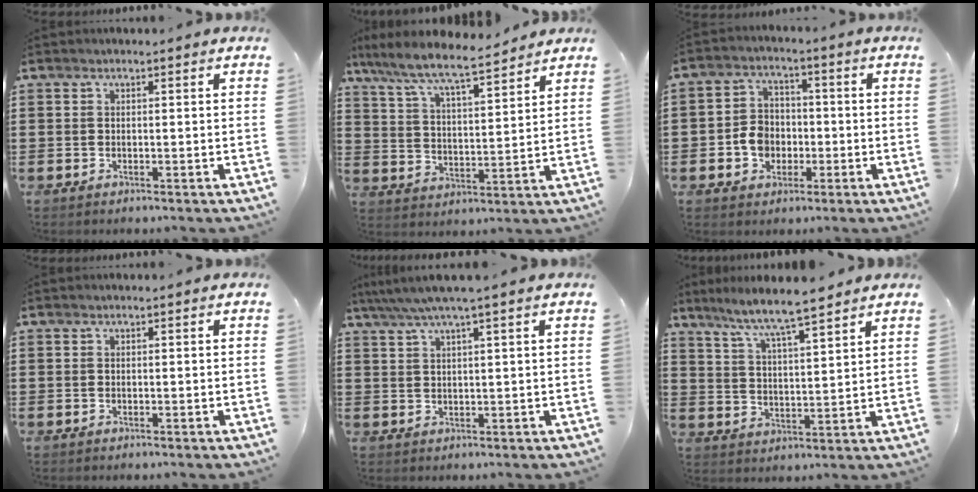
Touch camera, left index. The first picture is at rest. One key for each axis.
{"total": 6.8, "fx": 6.0, "fy": 0.5, "fz": 3.0, "tx": -0.085, "ty": -0.037, "tz": 0.099}
{"total": 5.6, "fx": -1.5, "fy": 4.7, "fz": 2.7, "tx": -0.066, "ty": 0.011, "tz": -0.030}
{"total": 0.0}
{"total": 3.6, "fx": 2.3, "fy": -0.3, "fz": 2.7, "tx": -0.058, "ty": -0.001, "tz": 0.039}
{"total": 6.2, "fx": 5.7, "fy": -0.2, "fz": 2.6, "tx": -0.076, "ty": -0.035, "tz": 0.094}